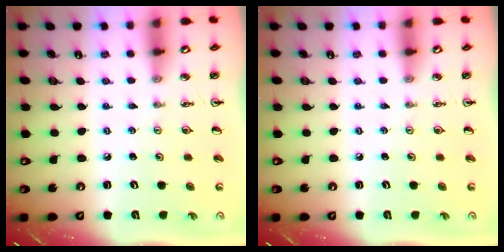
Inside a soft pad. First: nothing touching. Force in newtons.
{"total": 0.0}